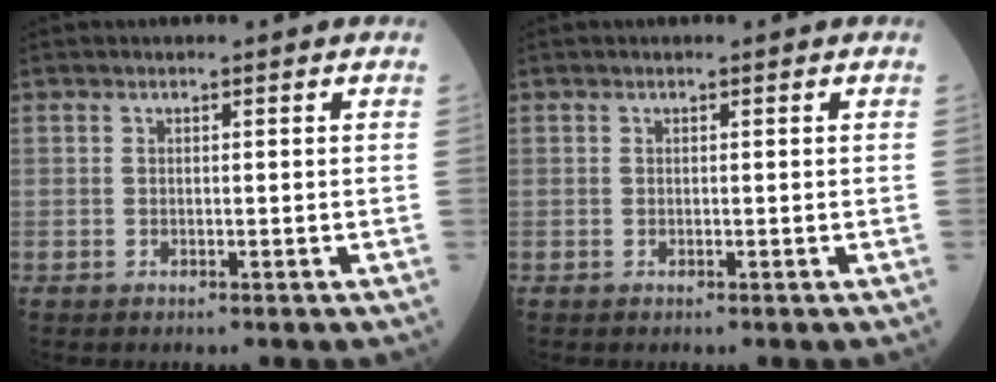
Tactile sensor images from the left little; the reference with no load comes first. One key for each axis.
{"total": 0.0}